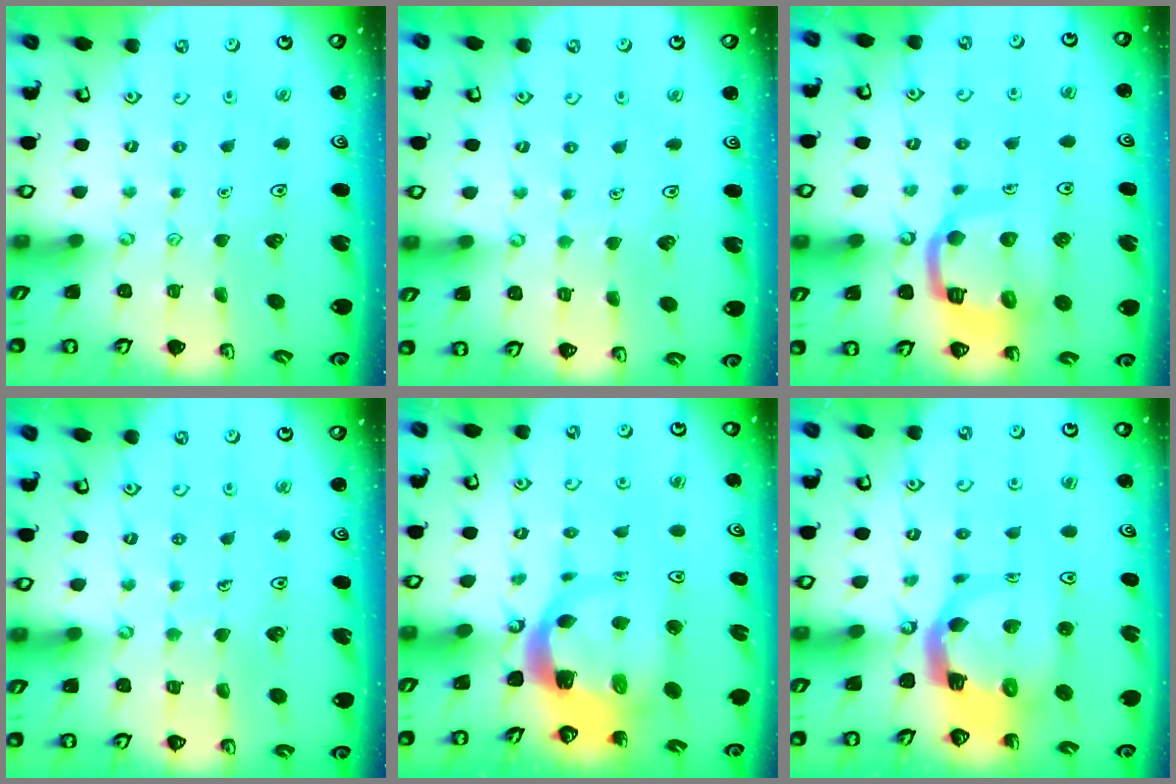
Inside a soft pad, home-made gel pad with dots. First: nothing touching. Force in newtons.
{"total": 2.7, "press": 2.7, "slide": 0.2}
{"total": 13.8, "press": 13.7, "slide": 1.4}
{"total": 4.9, "press": 4.8, "slide": 0.4}
{"total": 6.4, "press": 6.3, "slide": 0.9}
{"total": 7.1, "press": 7.1, "slide": 1.0}